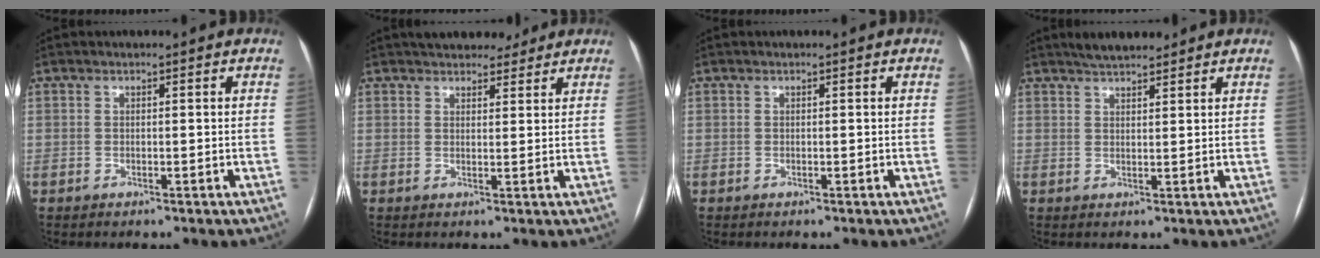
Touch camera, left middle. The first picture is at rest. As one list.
[{"total": 7.7, "force": [6.7, 2.8, 2.6], "torque": [-0.024, 0.013, 0.091]}, {"total": 0.0}, {"total": 4.8, "force": [4.2, 1.0, 2.0], "torque": [-0.034, 0.017, 0.070]}]